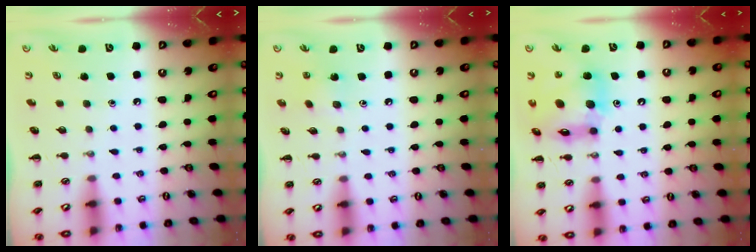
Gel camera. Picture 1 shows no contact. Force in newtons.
{"total": 7.1, "press": 7.0, "slide": 1.2}
{"total": 13.7, "press": 13.2, "slide": 3.8}